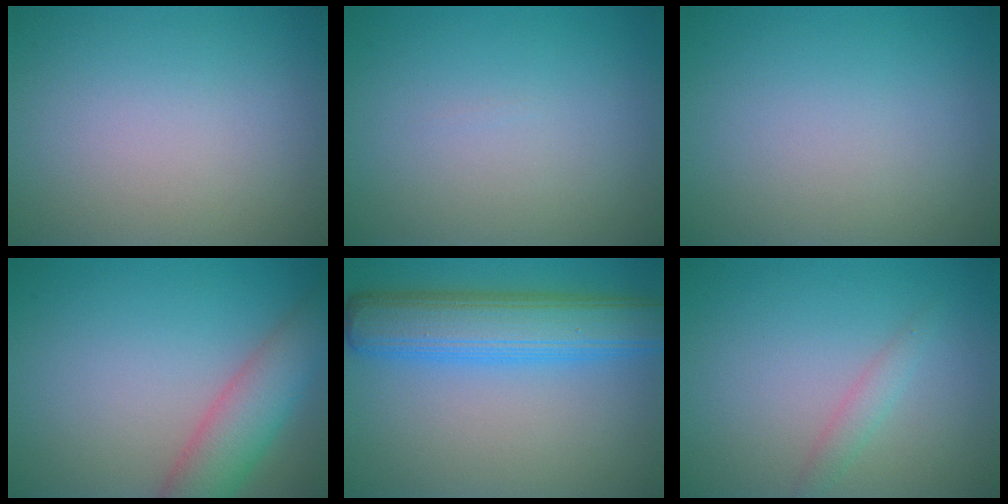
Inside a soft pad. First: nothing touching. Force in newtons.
{"total": 0.0}
{"total": 0.0}
{"total": 5.3, "press": 5.3, "slide": 0.4}
{"total": 7.5, "press": 7.5, "slide": 0.1}
{"total": 1.4, "press": 1.4, "slide": 0.1}